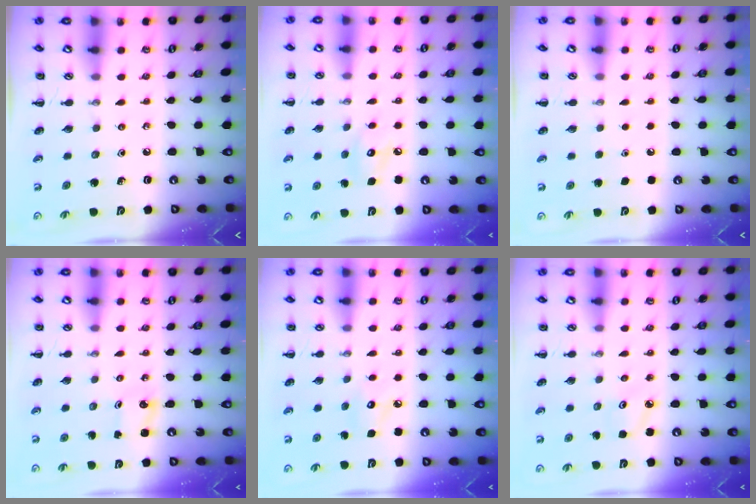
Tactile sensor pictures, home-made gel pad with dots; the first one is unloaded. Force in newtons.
{"total": 6.2, "press": 6.1, "slide": 1.1}
{"total": 1.7, "press": 1.7, "slide": 0.1}
{"total": 1.4, "press": 1.3, "slide": 0.2}
{"total": 4.4, "press": 4.3, "slide": 0.8}
{"total": 3.5, "press": 3.3, "slide": 1.0}